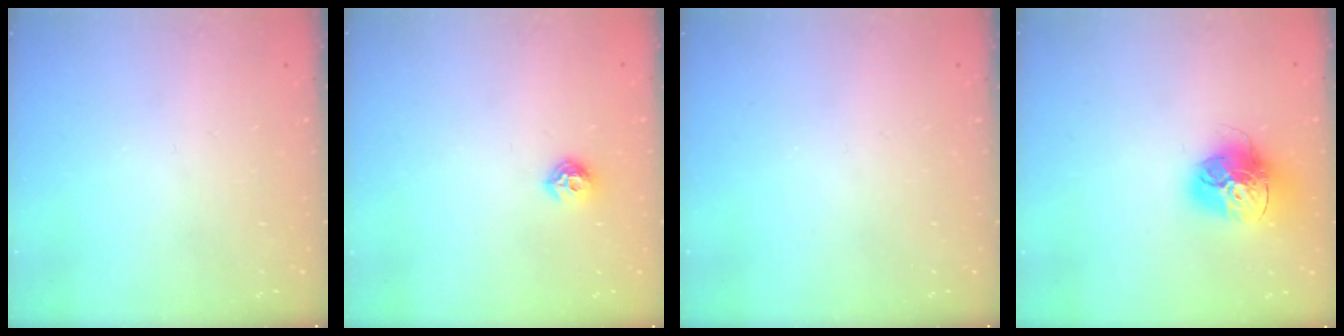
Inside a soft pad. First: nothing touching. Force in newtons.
{"total": 6.8, "press": 6.8, "slide": 0.3}
{"total": 0.0}
{"total": 16.2, "press": 16.1, "slide": 1.6}